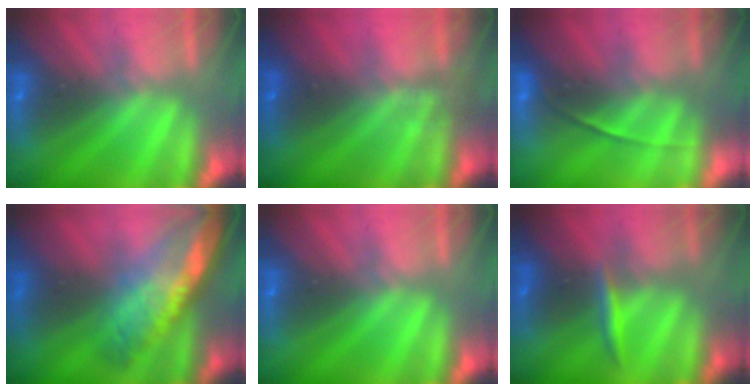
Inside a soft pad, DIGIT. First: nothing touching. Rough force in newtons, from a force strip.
{"total": 1.1}
{"total": 1.8}
{"total": 8.0}
{"total": 0.0}
{"total": 2.4}